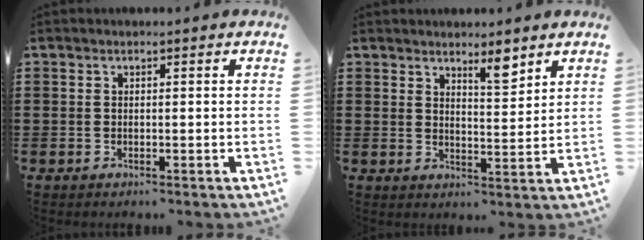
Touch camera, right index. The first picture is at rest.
{"total": 4.8, "force": [4.0, 1.1, 2.5], "torque": [-0.040, -0.011, 0.067]}